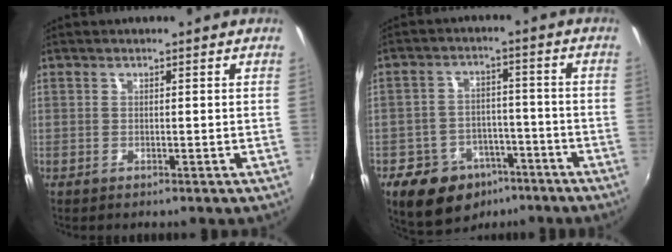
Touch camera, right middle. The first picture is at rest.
{"total": 12.4, "force": [-7.8, 8.5, 4.6], "torque": [-0.109, 0.017, -0.102]}